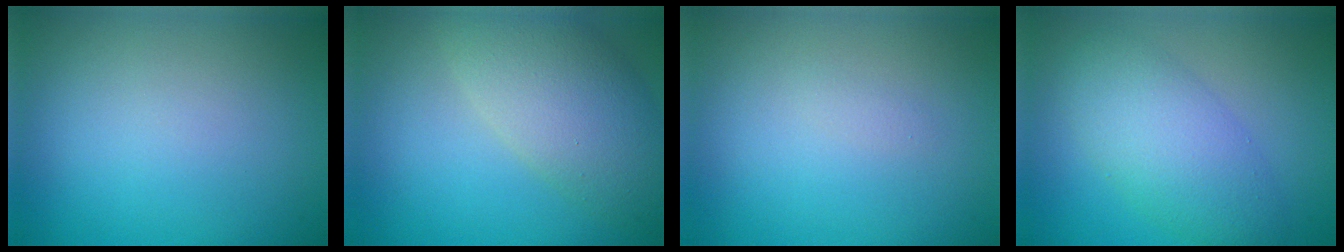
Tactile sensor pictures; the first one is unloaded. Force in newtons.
{"total": 7.1, "press": 7.1, "slide": 0.8}
{"total": 0.5, "press": 0.5, "slide": 0.0}
{"total": 5.3, "press": 5.3, "slide": 0.2}